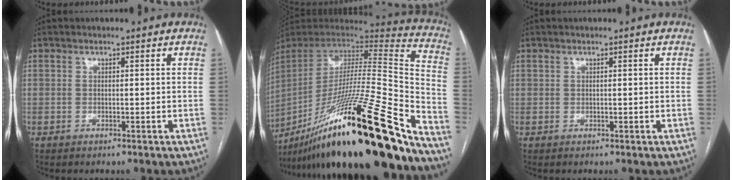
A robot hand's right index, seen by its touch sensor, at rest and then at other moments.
{"total": 41.9, "force": [-28.8, 3.6, 30.2], "torque": [-0.456, -0.075, -0.452]}
{"total": 0.0}